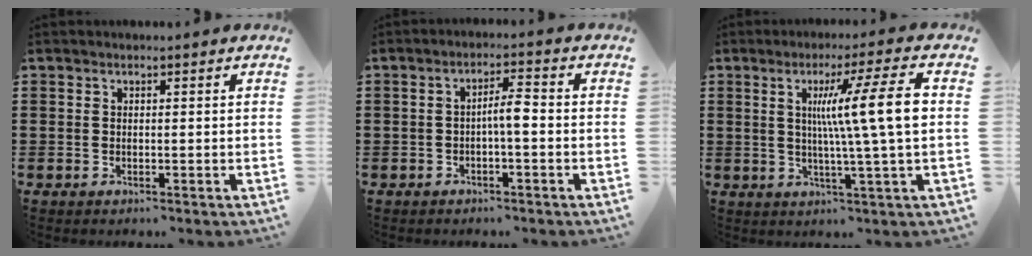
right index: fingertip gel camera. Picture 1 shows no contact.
{"total": 3.5, "force": [-0.7, 0.6, 3.4], "torque": [-0.061, 0.006, -0.016]}
{"total": 12.0, "force": [1.6, 0.0, 11.9], "torque": [-0.202, -0.003, 0.017]}